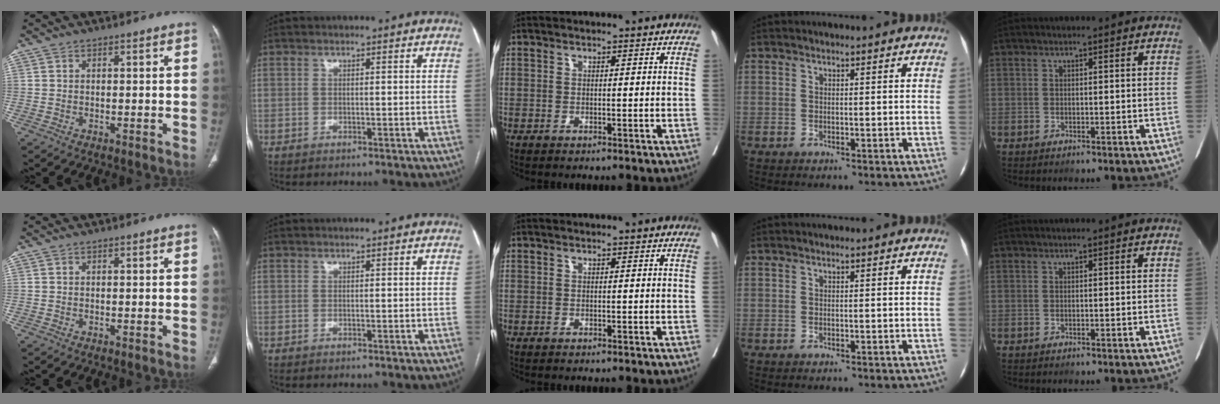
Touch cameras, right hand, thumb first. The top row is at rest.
{}